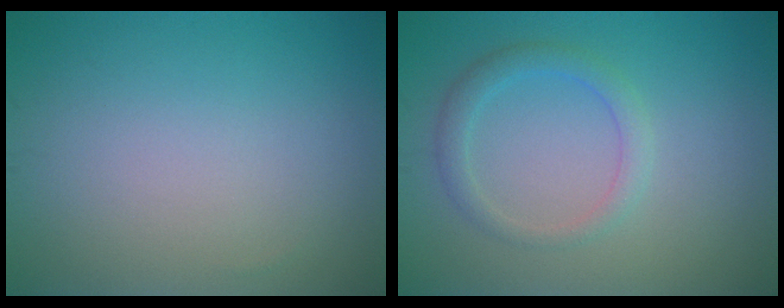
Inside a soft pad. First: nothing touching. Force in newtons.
{"total": 2.3, "press": 2.3, "slide": 0.2}